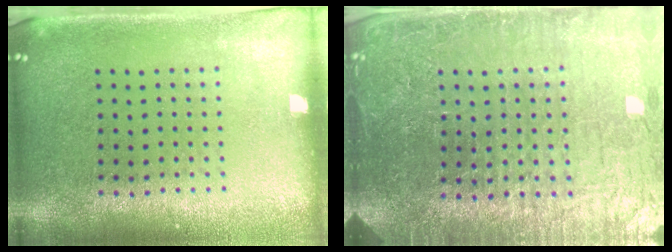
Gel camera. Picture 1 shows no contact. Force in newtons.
{"total": 5.0, "press": 4.6, "slide": 1.9}